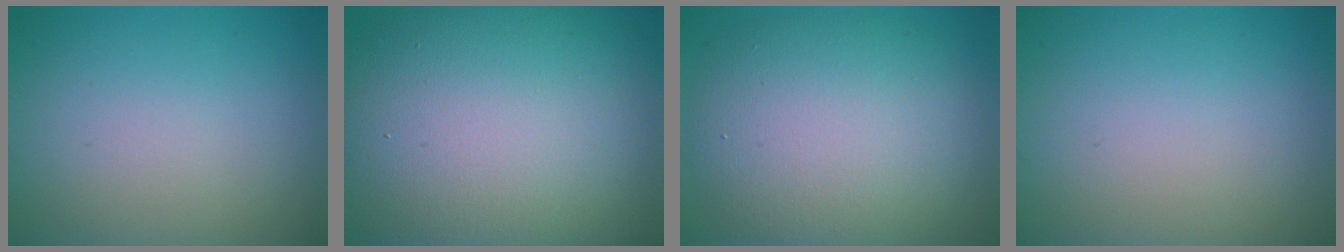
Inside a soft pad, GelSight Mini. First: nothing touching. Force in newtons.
{"total": 16.3, "press": 16.3, "slide": 0.9}
{"total": 10.5, "press": 10.5, "slide": 0.3}
{"total": 0.0}